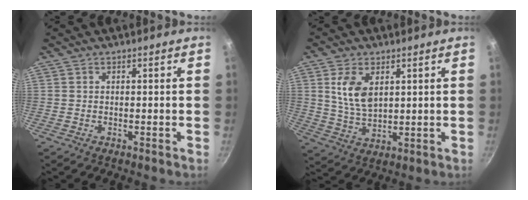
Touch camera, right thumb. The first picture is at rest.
{"total": 8.0, "force": [2.7, 4.7, 5.9], "torque": [-0.107, -0.019, 0.056]}